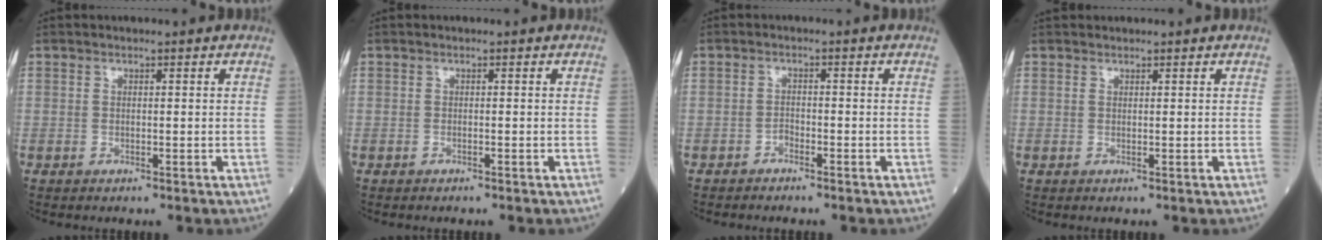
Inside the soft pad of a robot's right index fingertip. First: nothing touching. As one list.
[{"total": 0.0}, {"total": 1.0, "force": [-0.9, 0.4, 0.3], "torque": [-0.001, 0.004, -0.016]}, {"total": 0.6, "force": [0.6, 0.2, 0.0], "torque": [-0.008, 0.013, 0.015]}]